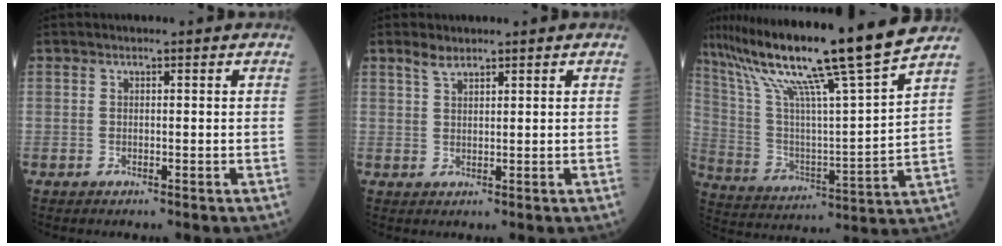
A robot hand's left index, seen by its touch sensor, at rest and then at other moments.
{"total": 2.0, "force": [1.7, 0.5, 0.9], "torque": [-0.022, 0.008, 0.036]}
{"total": 23.3, "force": [18.3, -1.4, 14.4], "torque": [-0.254, -0.006, 0.306]}